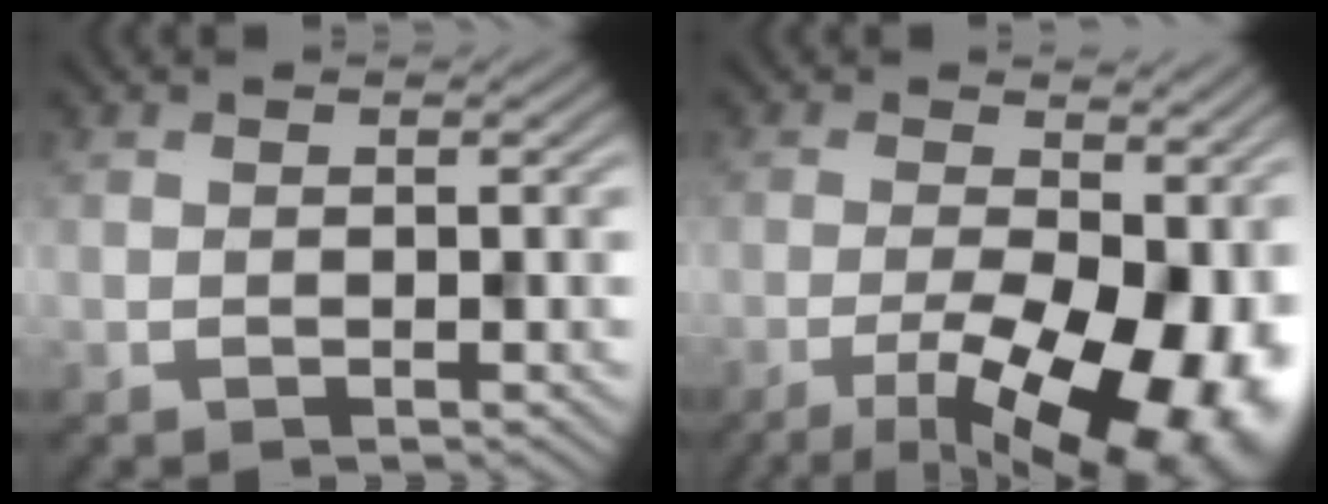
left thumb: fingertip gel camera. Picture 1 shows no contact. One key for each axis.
{"total": 15.3, "fx": -5.2, "fy": 6.5, "fz": 12.8, "tx": -0.186, "ty": -0.019, "tz": -0.070}